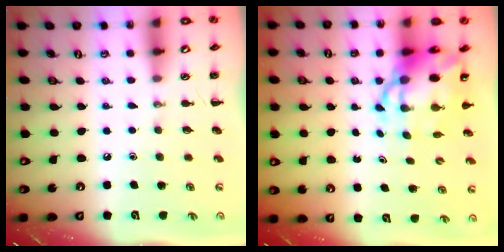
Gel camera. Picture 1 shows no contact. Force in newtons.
{"total": 9.4, "press": 9.1, "slide": 2.4}